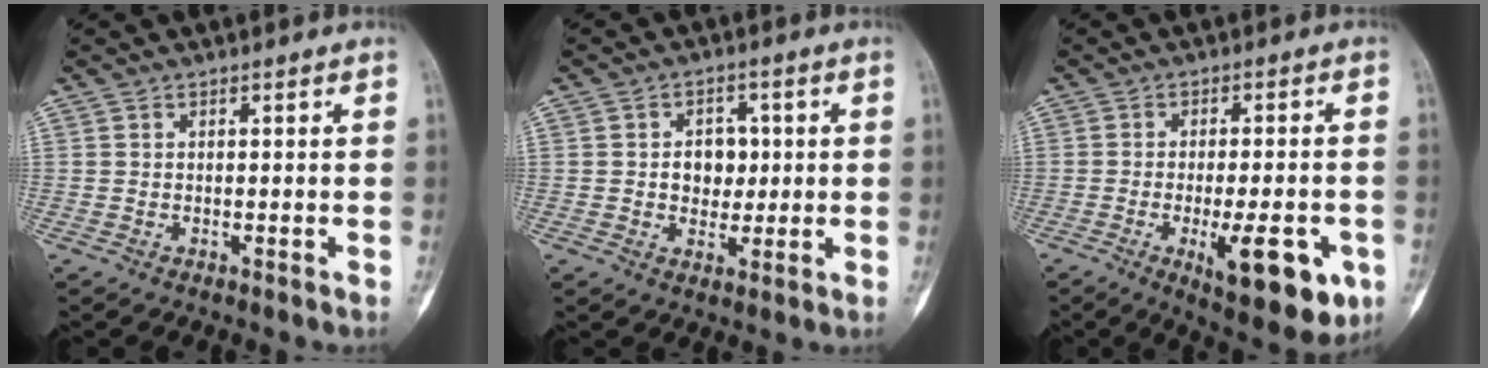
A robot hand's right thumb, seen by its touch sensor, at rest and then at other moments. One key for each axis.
{"total": 5.8, "fx": 0.5, "fy": 4.6, "fz": 3.5, "tx": -0.015, "ty": 0.004, "tz": 0.007}
{"total": 14.3, "fx": -5.2, "fy": 5.0, "fz": 12.4, "tx": -0.154, "ty": -0.001, "tz": -0.062}